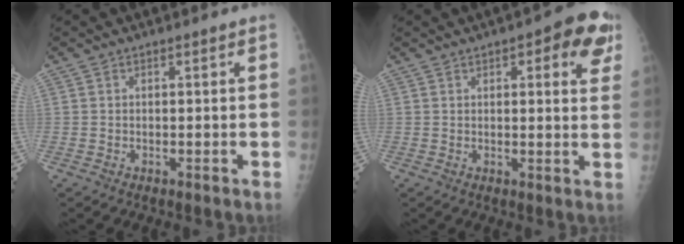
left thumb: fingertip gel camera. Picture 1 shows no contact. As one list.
[{"total": 9.1, "force": [4.3, 3.4, 7.2], "torque": [-0.053, -0.008, 0.042]}]